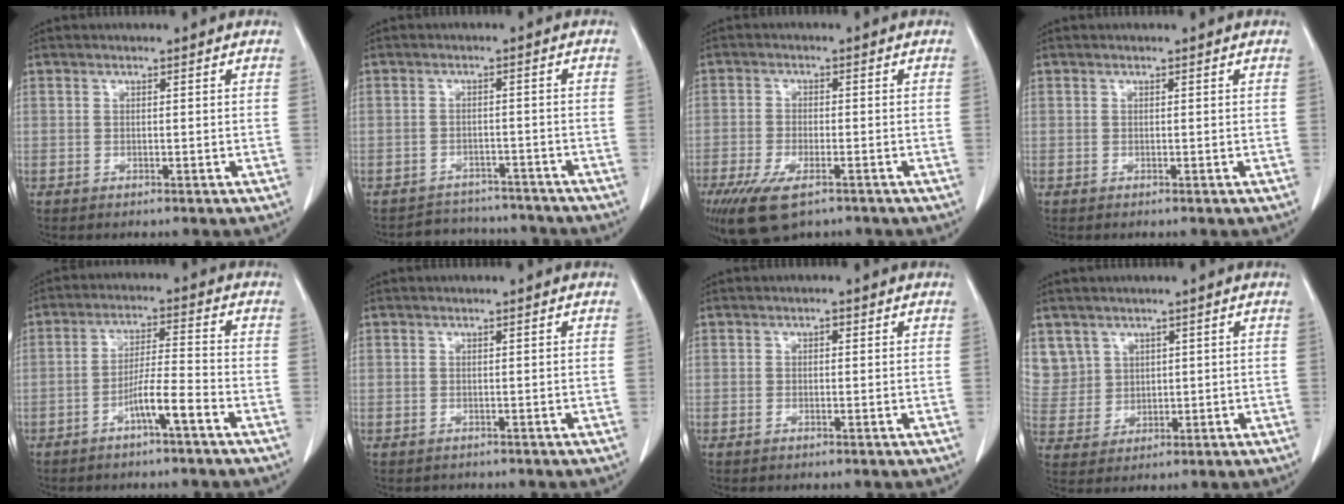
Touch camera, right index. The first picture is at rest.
{"total": 7.1, "force": [-6.6, 2.5, -0.5], "torque": [0.018, 0.022, -0.086]}
{"total": 9.0, "force": [-5.8, 3.3, 6.1], "torque": [-0.114, -0.018, -0.097]}
{"total": 0.0}
{"total": 5.8, "force": [-3.3, -0.2, 4.8], "torque": [-0.086, 0.009, -0.059]}
{"total": 1.0, "force": [-0.8, 0.6, -0.1], "torque": [-0.002, 0.002, -0.012]}
{"total": 0.8, "force": [0.0, 0.4, 0.7], "torque": [-0.008, 0.003, -0.003]}
{"total": 7.0, "force": [3.5, 6.0, 0.0], "torque": [-0.005, 0.015, 0.089]}